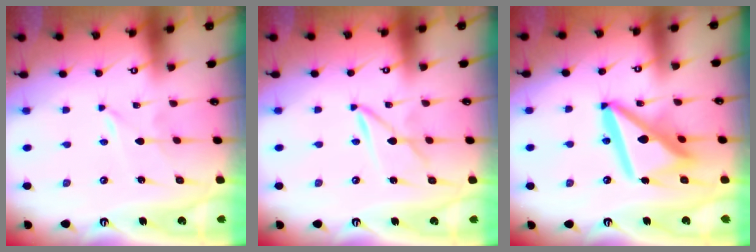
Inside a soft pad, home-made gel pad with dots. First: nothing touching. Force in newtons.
{"total": 2.9, "press": 2.9, "slide": 0.3}
{"total": 16.4, "press": 16.3, "slide": 1.6}